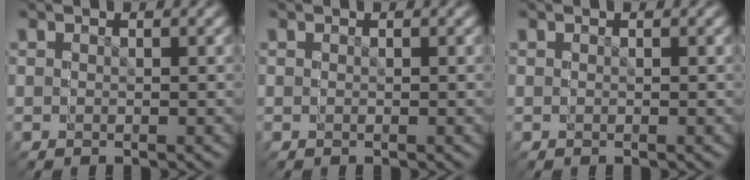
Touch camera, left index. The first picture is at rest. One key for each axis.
{"total": 0.0}
{"total": 0.0}